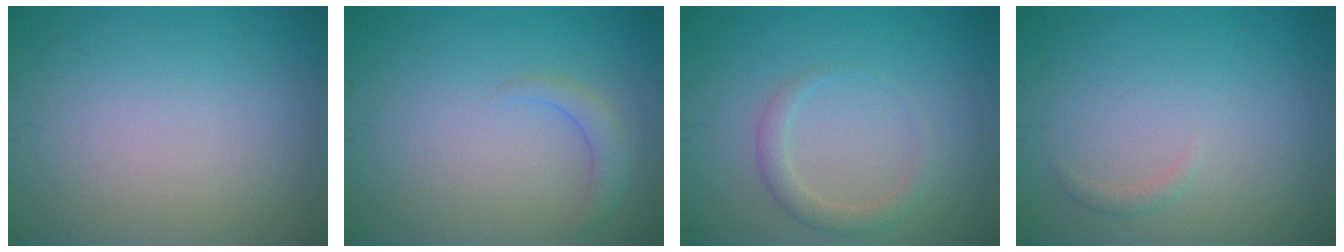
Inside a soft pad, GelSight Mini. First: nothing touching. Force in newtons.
{"total": 1.6, "press": 1.6, "slide": 0.2}
{"total": 1.9, "press": 1.9, "slide": 0.2}
{"total": 0.7, "press": 0.7, "slide": 0.0}